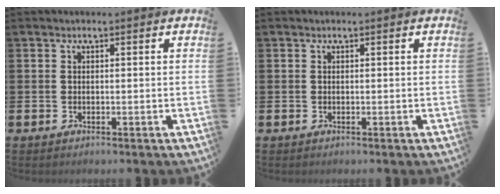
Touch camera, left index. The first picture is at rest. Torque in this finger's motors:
{"motor_torque": [0.11, 0.07, -0.01, -0.01]}